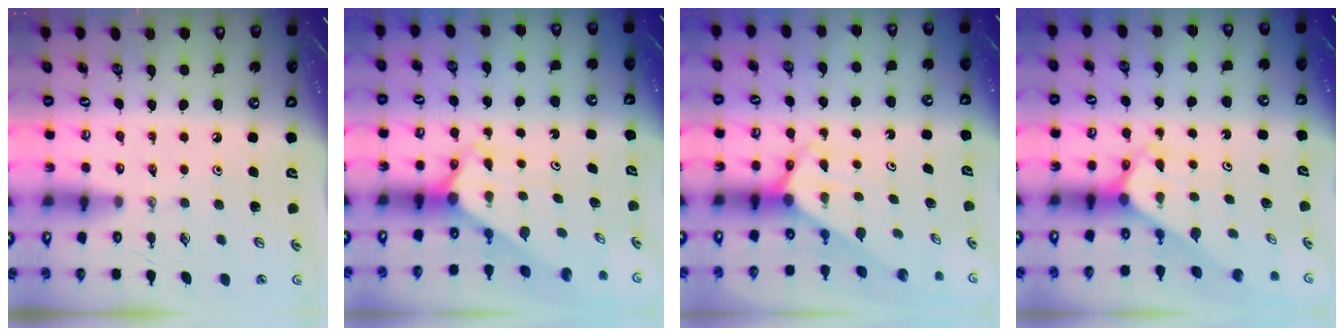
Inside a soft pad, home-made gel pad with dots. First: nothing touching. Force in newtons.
{"total": 2.6, "press": 2.6, "slide": 0.2}
{"total": 2.9, "press": 2.9, "slide": 0.2}
{"total": 2.6, "press": 2.6, "slide": 0.2}